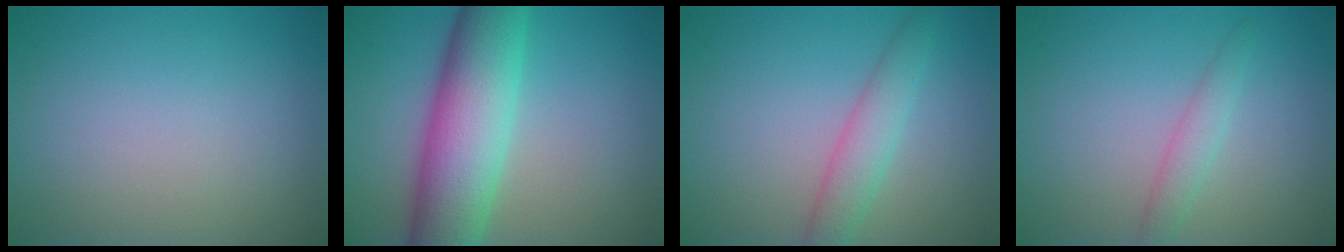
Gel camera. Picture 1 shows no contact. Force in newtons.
{"total": 9.9, "press": 9.9, "slide": 0.2}
{"total": 3.0, "press": 3.0, "slide": 0.1}
{"total": 1.7, "press": 1.7, "slide": 0.1}